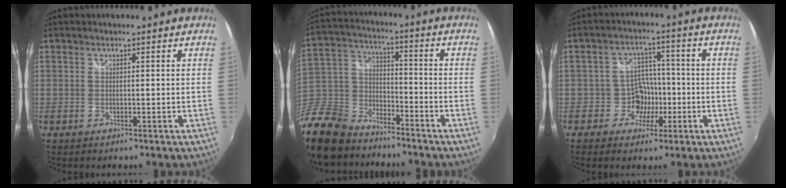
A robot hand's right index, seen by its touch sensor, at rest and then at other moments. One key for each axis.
{"total": 21.5, "fx": -15.7, "fy": 11.4, "fz": 9.3, "tx": -0.266, "ty": 0.006, "tz": -0.281}
{"total": 5.6, "fx": -2.2, "fy": 5.0, "fz": 1.1, "tx": -0.015, "ty": 0.023, "tz": -0.032}